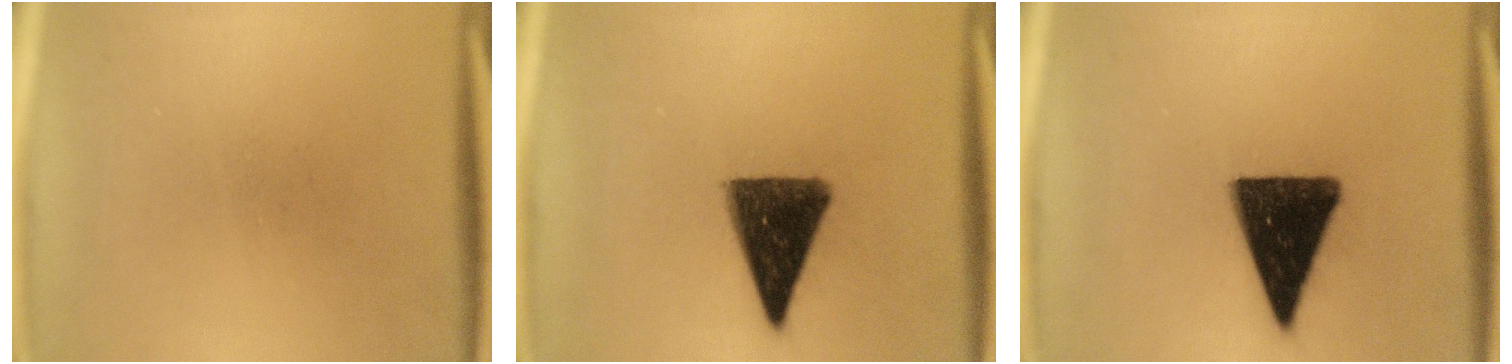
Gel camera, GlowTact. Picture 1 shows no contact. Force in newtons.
{"total": 12.4}
{"total": 15.2}